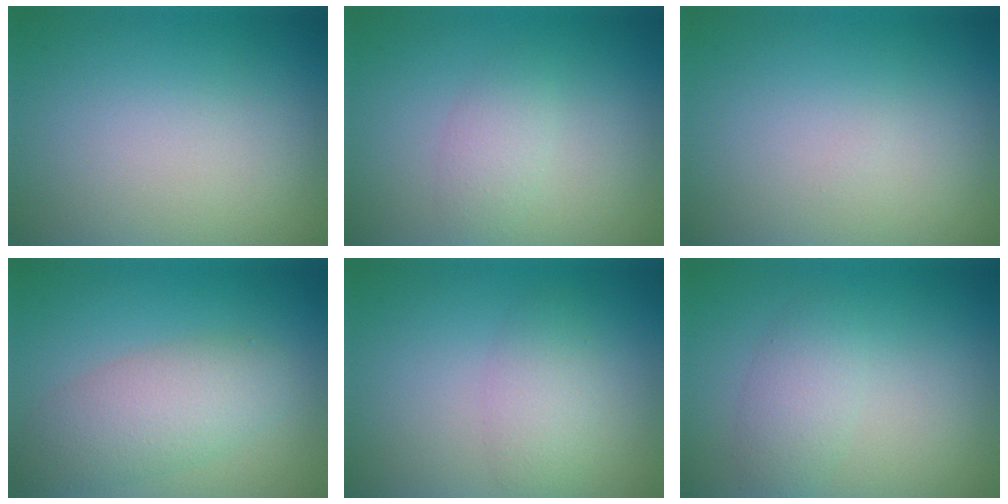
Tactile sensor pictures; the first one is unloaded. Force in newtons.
{"total": 2.3, "press": 2.3, "slide": 0.0}
{"total": 0.0}
{"total": 4.5, "press": 4.5, "slide": 0.4}
{"total": 2.4, "press": 2.4, "slide": 0.0}
{"total": 2.4, "press": 2.4, "slide": 0.0}